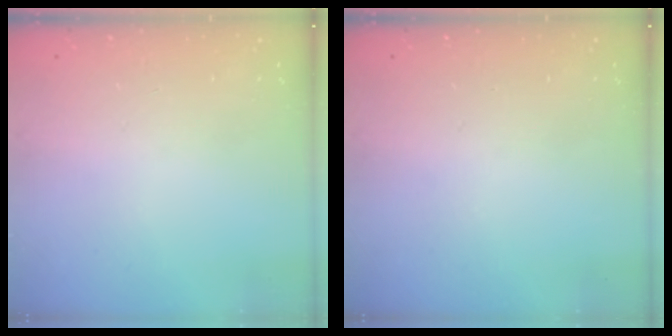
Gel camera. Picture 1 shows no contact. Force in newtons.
{"total": 0.0}